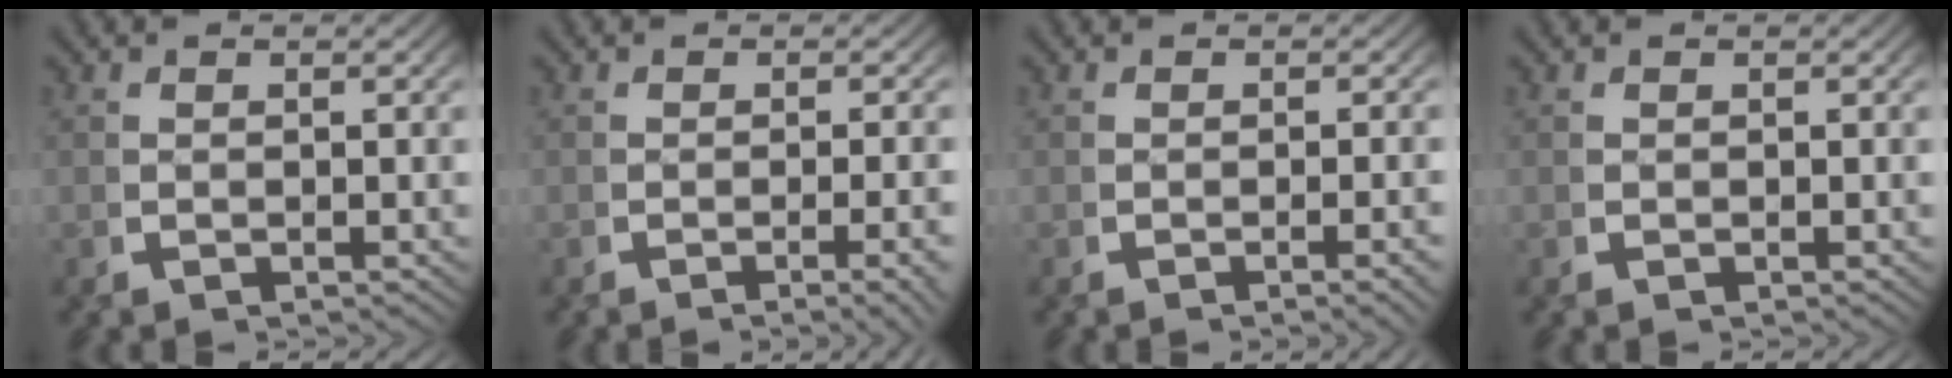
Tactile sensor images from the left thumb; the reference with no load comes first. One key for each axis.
{"total": 2.9, "fx": -1.2, "fy": 0.3, "fz": 2.6, "tx": -0.038, "ty": 0.002, "tz": -0.021}
{"total": 1.7, "fx": -0.6, "fy": 0.0, "fz": 1.6, "tx": -0.024, "ty": 0.007, "tz": -0.013}
{"total": 0.0}